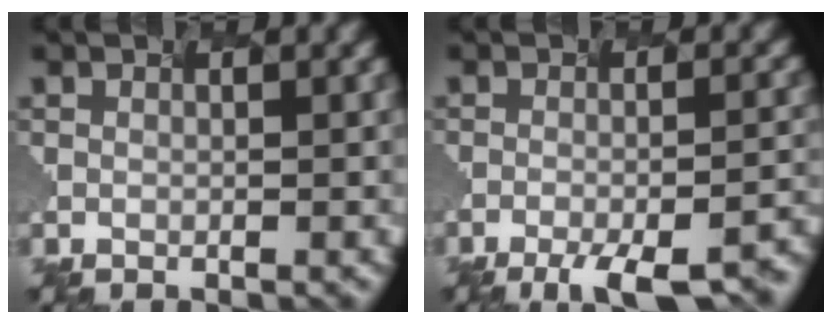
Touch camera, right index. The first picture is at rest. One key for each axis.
{"total": 8.9, "fx": -5.7, "fy": 2.3, "fz": 6.4, "tx": -0.088, "ty": -0.014, "tz": -0.067}